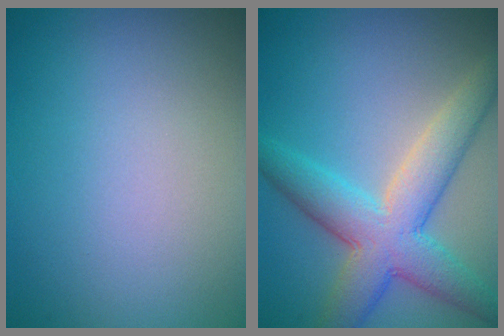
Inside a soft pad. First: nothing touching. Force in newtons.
{"total": 6.8, "press": 6.8, "slide": 0.3}